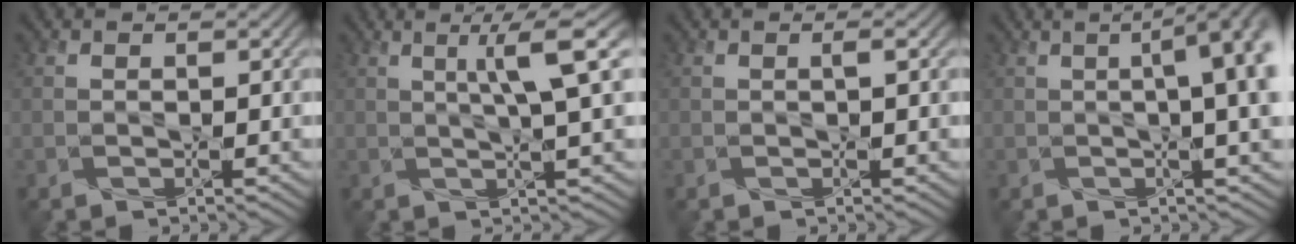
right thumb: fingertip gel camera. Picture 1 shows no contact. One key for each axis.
{"total": 5.1, "fx": 1.4, "fy": 0.1, "fz": 4.9, "tx": -0.085, "ty": 0.016, "tz": 0.024}
{"total": 0.8, "fx": -0.1, "fy": 0.0, "fz": 0.8, "tx": -0.013, "ty": 0.001, "tz": -0.002}
{"total": 9.1, "fx": 1.0, "fy": 2.6, "fz": 8.6, "tx": -0.106, "ty": 0.017, "tz": 0.003}